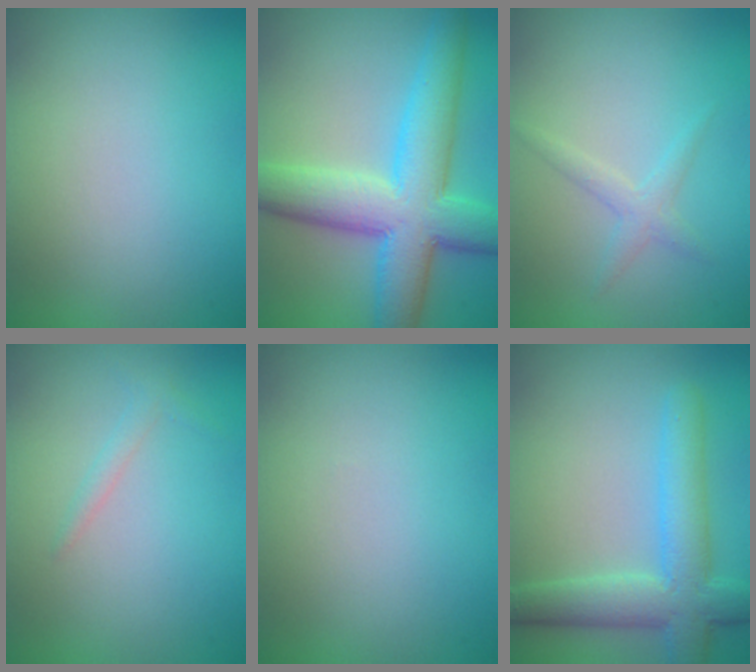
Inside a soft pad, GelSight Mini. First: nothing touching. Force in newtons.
{"total": 9.4, "press": 9.4, "slide": 0.1}
{"total": 1.4, "press": 1.4, "slide": 0.1}
{"total": 1.0, "press": 1.0, "slide": 0.1}
{"total": 0.0}
{"total": 5.8, "press": 5.8, "slide": 0.3}